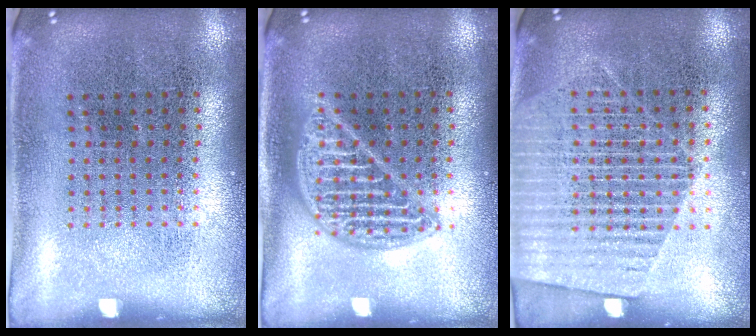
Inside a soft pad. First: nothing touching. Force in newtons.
{"total": 2.1, "press": 2.1, "slide": 0.2}
{"total": 1.7, "press": 1.5, "slide": 0.8}